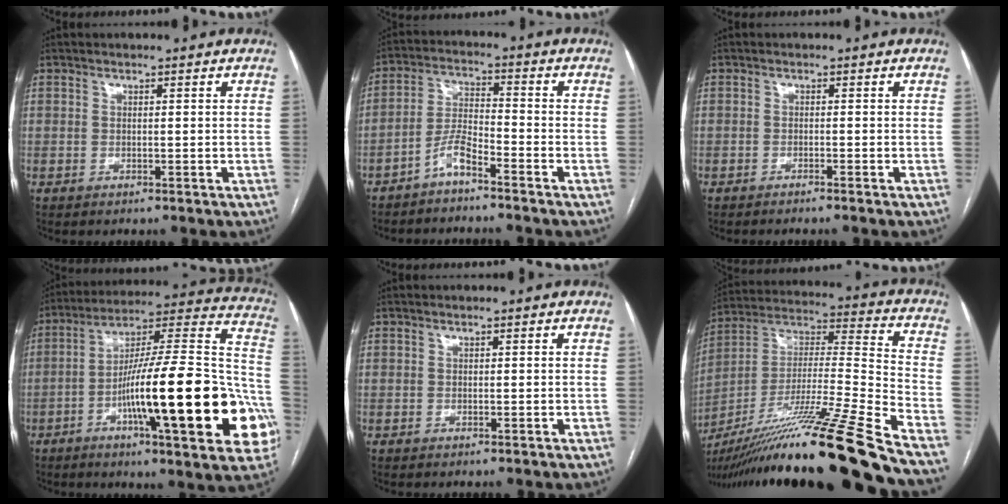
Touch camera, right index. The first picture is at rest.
{"total": 4.6, "force": [-3.5, 0.7, 2.9], "torque": [-0.064, 0.002, -0.072]}
{"total": 1.7, "force": [-1.4, -0.3, 0.8], "torque": [-0.012, 0.003, -0.021]}
{"total": 29.3, "force": [-8.4, 3.7, 27.8], "torque": [-0.339, 0.003, -0.130]}
{"total": 0.0}
{"total": 28.7, "force": [-21.8, -2.3, 18.5], "torque": [-0.292, -0.037, -0.383]}